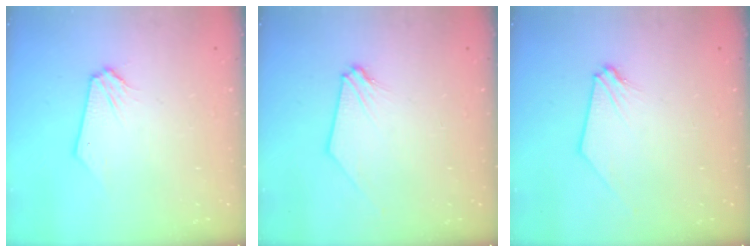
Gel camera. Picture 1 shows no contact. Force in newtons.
{"total": 0.0}
{"total": 0.0}